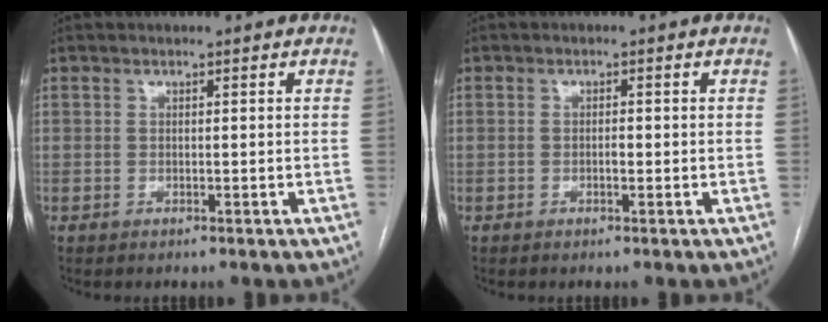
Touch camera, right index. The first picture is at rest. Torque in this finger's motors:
{"motor_torque": [-0.34, 0.25, -0.01, 0.01]}